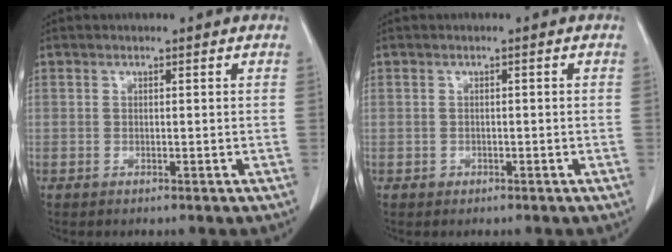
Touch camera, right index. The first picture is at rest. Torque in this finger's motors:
{"motor_torque": [-0.07, 0.06, -0.13, -0.09]}